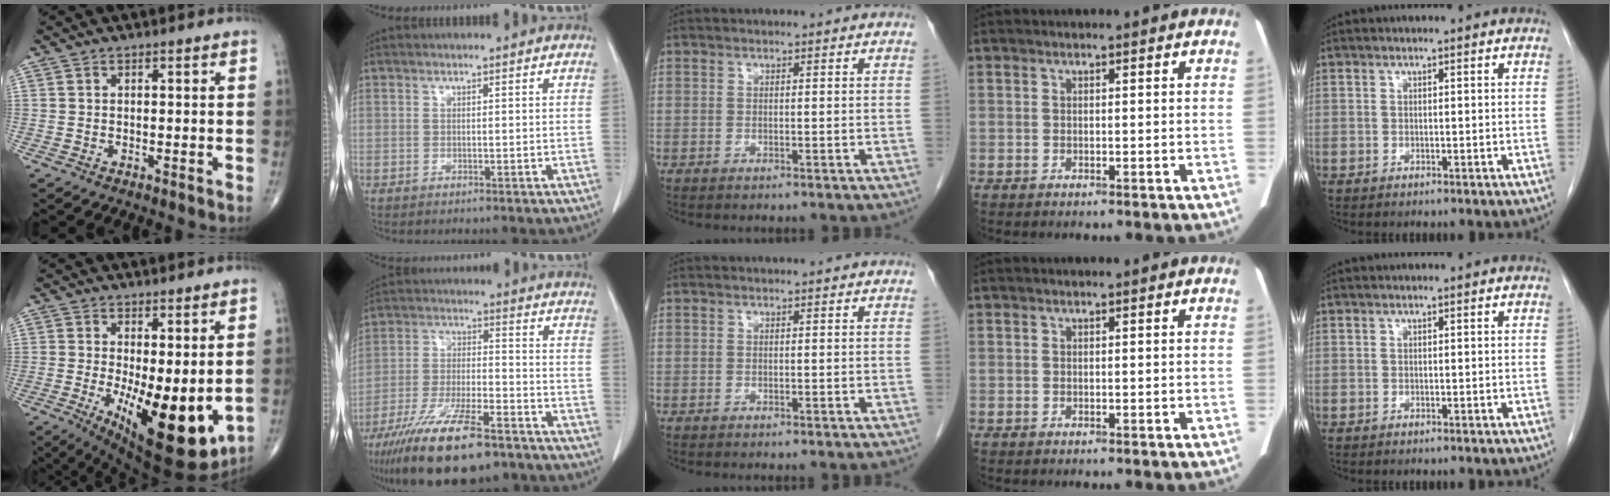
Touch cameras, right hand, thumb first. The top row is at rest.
{"thumb": {"total": 16.2, "force": [-2.3, 6.2, 14.7], "torque": [-0.216, -0.038, -0.012]}, "index": {"total": 17.4, "force": [-12.5, 3.9, 11.6], "torque": [-0.218, -0.034, -0.217]}}